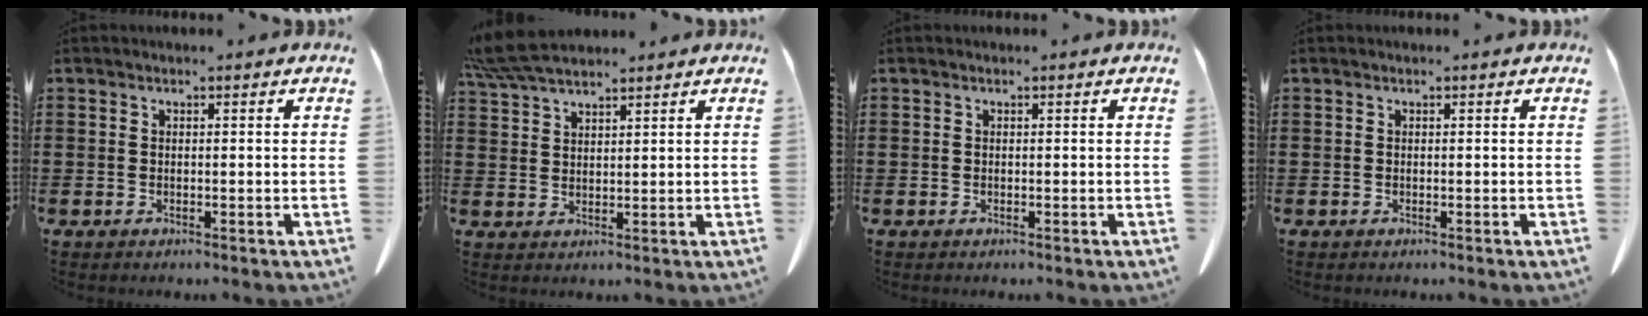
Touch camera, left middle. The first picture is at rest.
{"total": 6.1, "force": [5.2, 1.0, 2.9], "torque": [-0.072, -0.011, 0.102]}
{"total": 0.0}
{"total": 0.0}